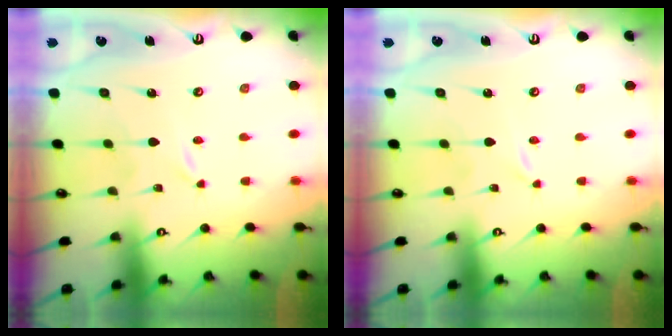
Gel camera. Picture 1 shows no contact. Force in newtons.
{"total": 0.0}